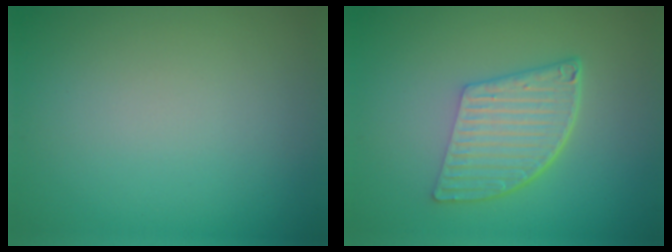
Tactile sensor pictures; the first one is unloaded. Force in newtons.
{"total": 6.1, "press": 4.3, "slide": 4.3}